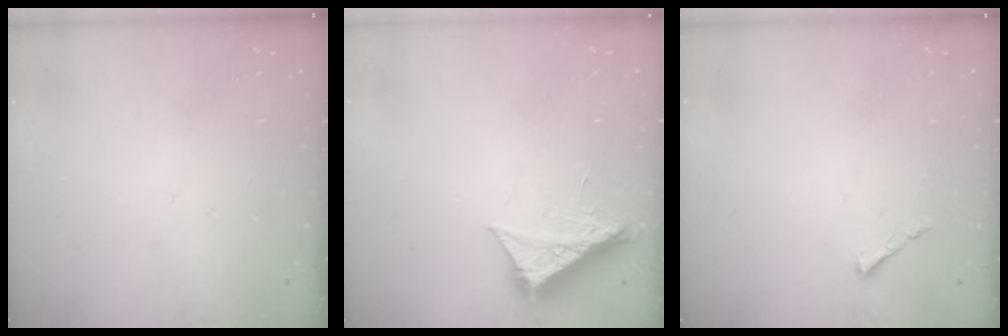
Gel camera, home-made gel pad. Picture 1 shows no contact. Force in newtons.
{"total": 8.6, "press": 8.6, "slide": 0.4}
{"total": 3.3, "press": 3.3, "slide": 0.6}